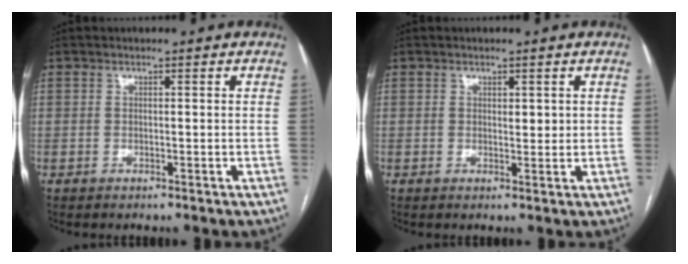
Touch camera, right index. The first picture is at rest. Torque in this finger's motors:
{"motor_torque": [0.34, 0.22, 0.13, 0.02]}